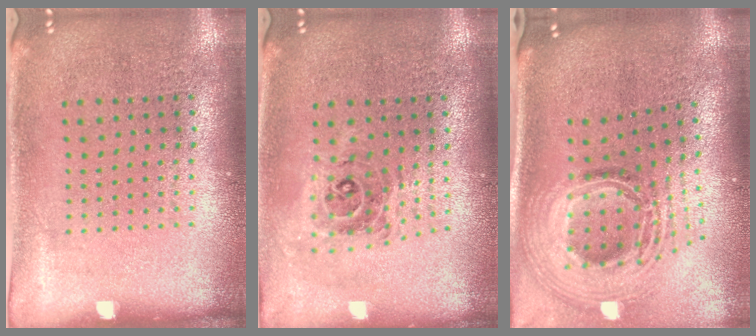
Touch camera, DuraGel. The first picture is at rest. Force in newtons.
{"total": 0.8, "press": 0.8, "slide": 0.2}
{"total": 2.6, "press": 1.9, "slide": 1.8}